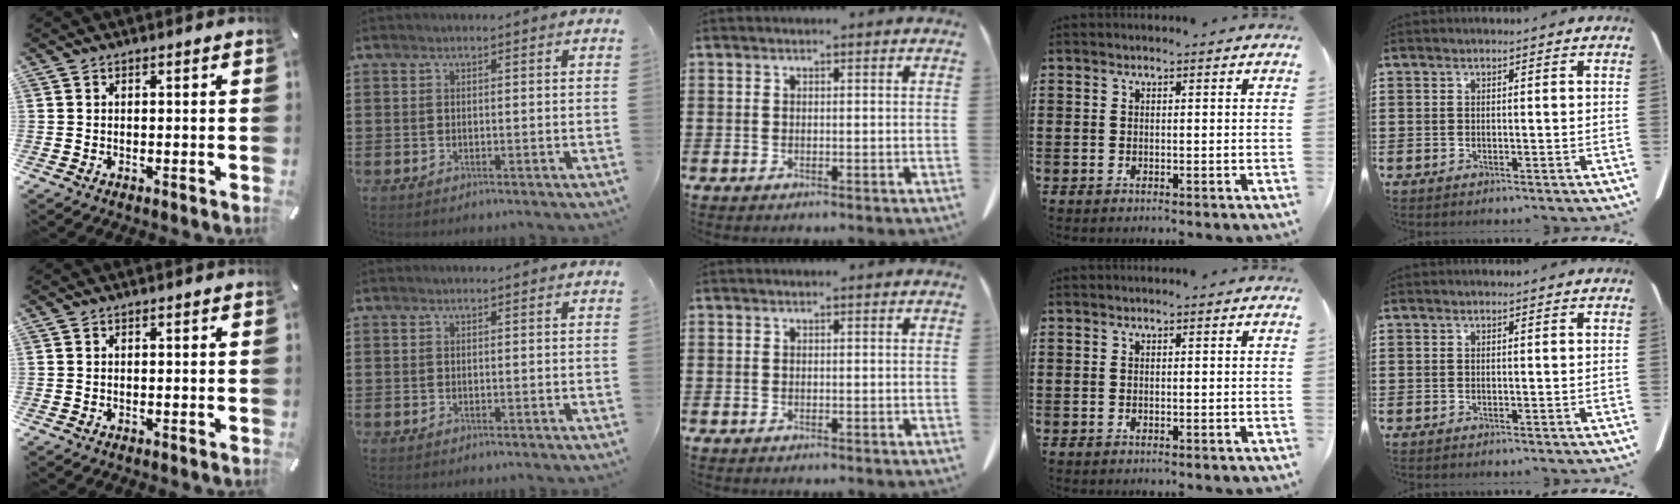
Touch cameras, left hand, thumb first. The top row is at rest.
{}